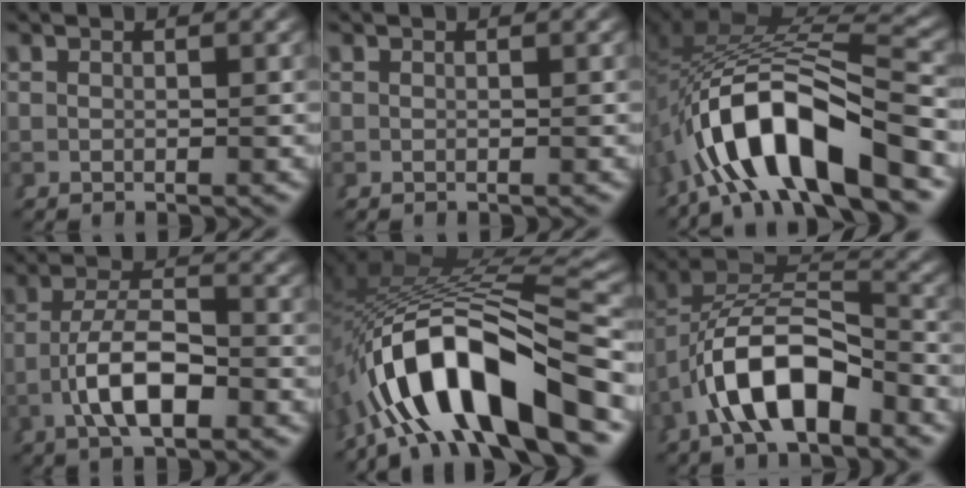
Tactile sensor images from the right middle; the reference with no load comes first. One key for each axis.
{"total": 0.0}
{"total": 12.5, "fx": -2.9, "fy": 7.1, "fz": 9.9, "tx": -0.207, "ty": -0.024, "tz": -0.036}
{"total": 5.6, "fx": -1.7, "fy": 2.5, "fz": 4.7, "tx": -0.079, "ty": -0.017, "tz": -0.019}
{"total": 14.9, "fx": -2.9, "fy": 7.5, "fz": 12.6, "tx": -0.239, "ty": -0.019, "tz": -0.036}
{"total": 11.2, "fx": -1.5, "fy": 8.0, "fz": 7.6, "tx": -0.152, "ty": -0.029, "tz": -0.021}